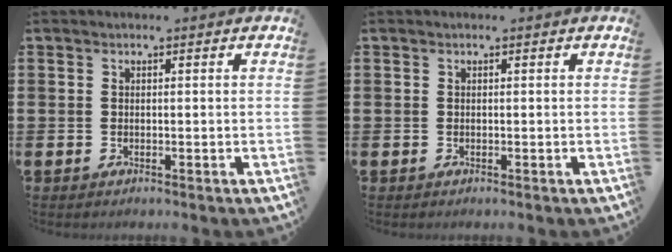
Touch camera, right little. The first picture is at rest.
{"total": 0.0}